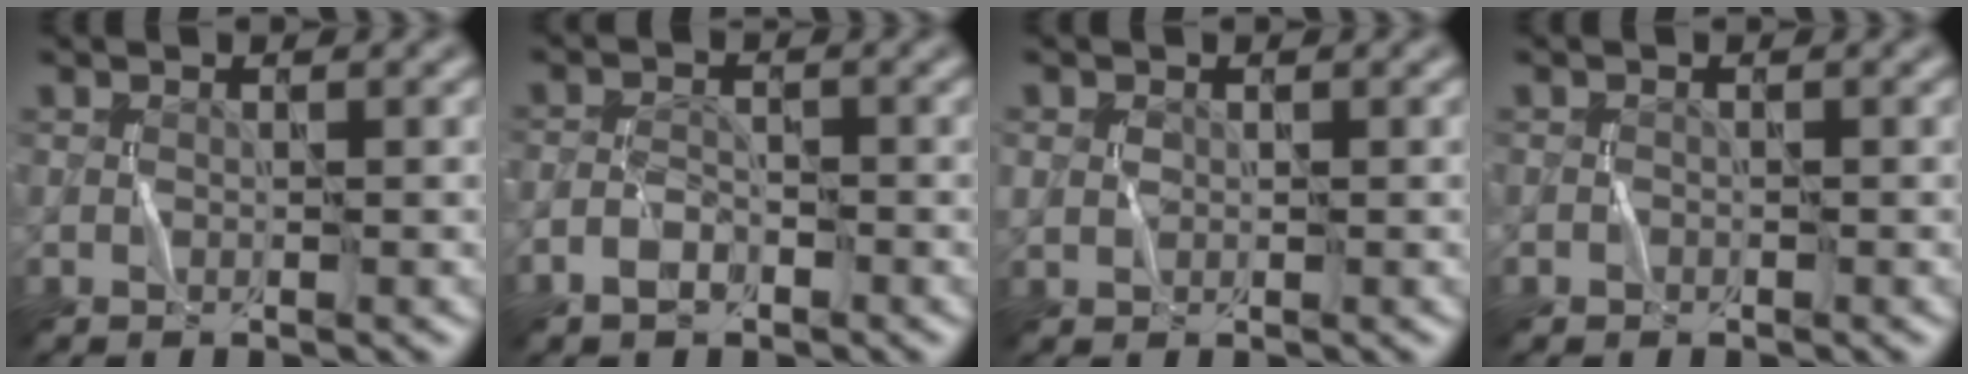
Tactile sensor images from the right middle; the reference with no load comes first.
{"total": 2.2, "force": [-1.4, 1.2, 1.1], "torque": [-0.019, 0.005, -0.030]}
{"total": 1.1, "force": [0.3, 1.0, 0.5], "torque": [-0.011, 0.002, 0.007]}
{"total": 0.5, "force": [-0.3, 0.4, -0.1], "torque": [0.004, -0.003, -0.005]}